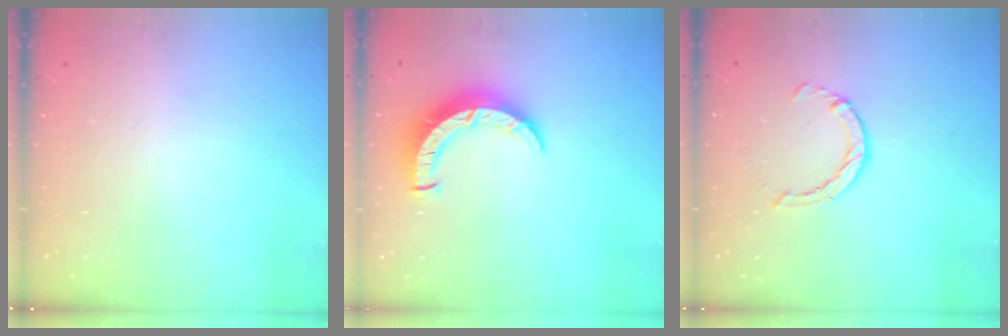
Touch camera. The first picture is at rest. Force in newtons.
{"total": 8.7, "press": 8.7, "slide": 0.9}
{"total": 2.9, "press": 2.8, "slide": 0.4}